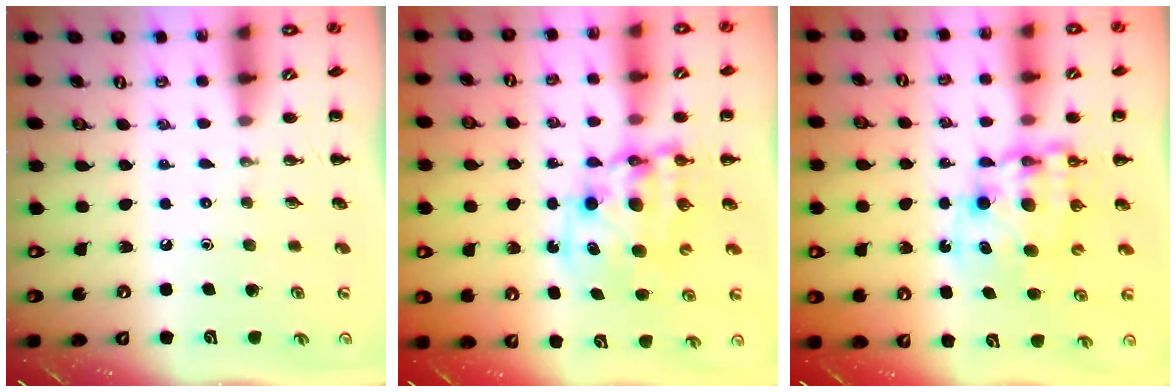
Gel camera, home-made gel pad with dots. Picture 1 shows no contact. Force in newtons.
{"total": 10.7, "press": 10.3, "slide": 2.9}
{"total": 10.5, "press": 10.2, "slide": 2.5}